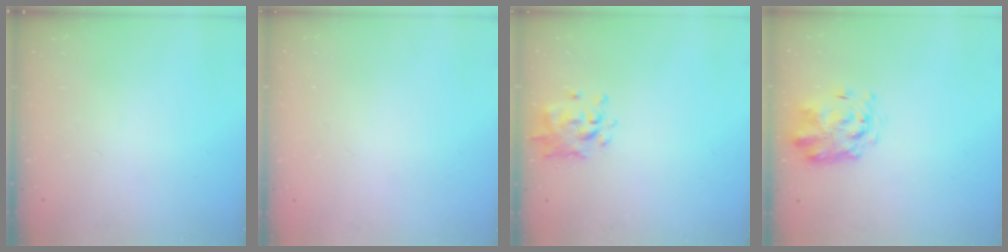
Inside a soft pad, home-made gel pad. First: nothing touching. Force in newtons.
{"total": 1.8, "press": 1.7, "slide": 0.1}
{"total": 1.3, "press": 1.2, "slide": 0.4}
{"total": 3.1, "press": 3.0, "slide": 0.9}